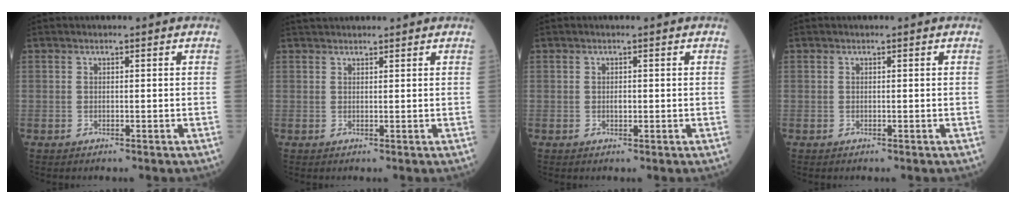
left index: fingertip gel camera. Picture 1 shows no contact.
{"total": 4.0, "force": [3.7, 0.7, 1.3], "torque": [-0.012, 0.034, 0.055]}
{"total": 0.7, "force": [0.0, 0.4, 0.5], "torque": [-0.011, 0.000, 0.001]}
{"total": 0.0}